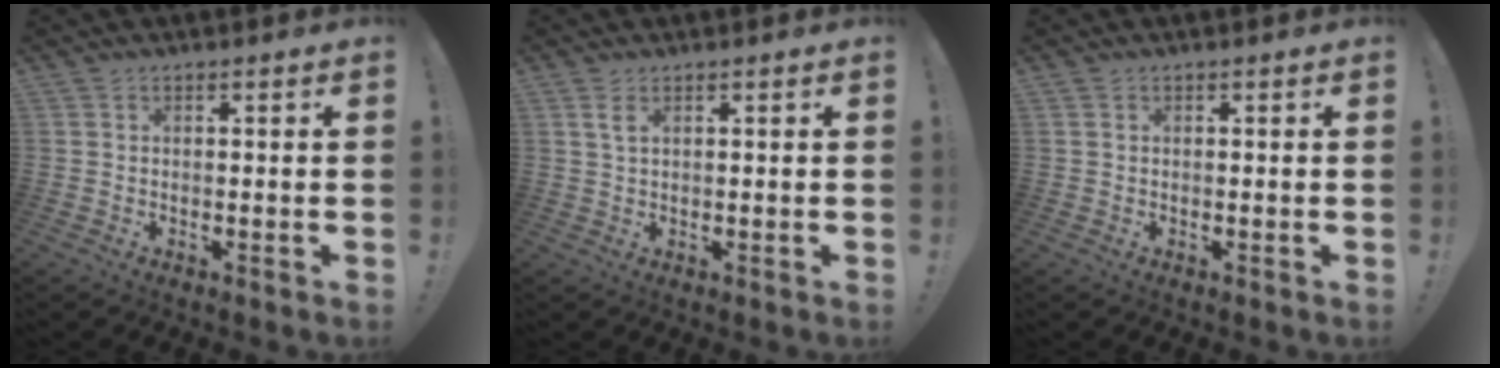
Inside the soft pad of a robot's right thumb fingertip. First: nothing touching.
{"total": 2.6, "force": [1.2, 1.0, 2.1], "torque": [-0.036, -0.001, 0.019]}
{"total": 0.0}